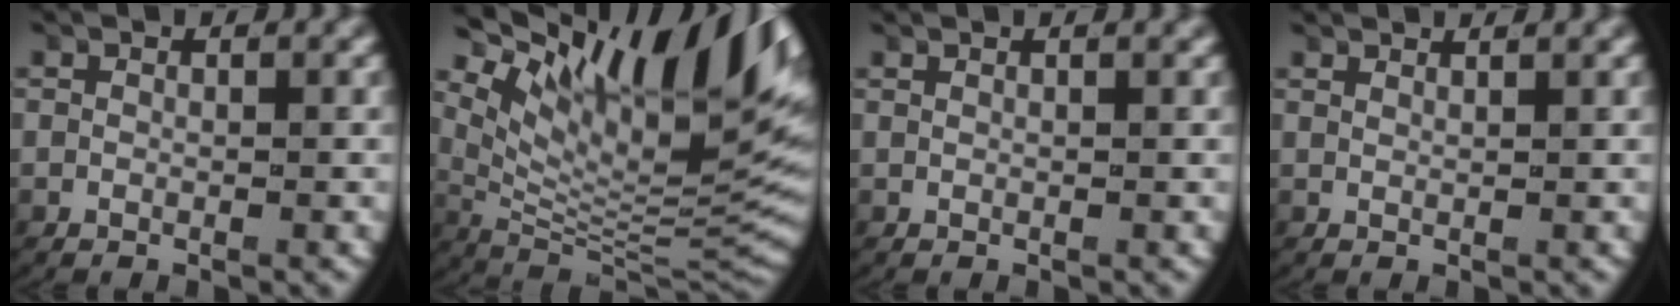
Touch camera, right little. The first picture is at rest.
{"total": 13.2, "force": [5.8, 5.1, 10.7], "torque": [-0.148, 0.003, 0.097]}
{"total": 0.5, "force": [0.5, -0.2, 0.1], "torque": [0.000, 0.001, 0.008]}
{"total": 1.1, "force": [1.1, -0.3, 0.1], "torque": [-0.001, 0.001, 0.021]}